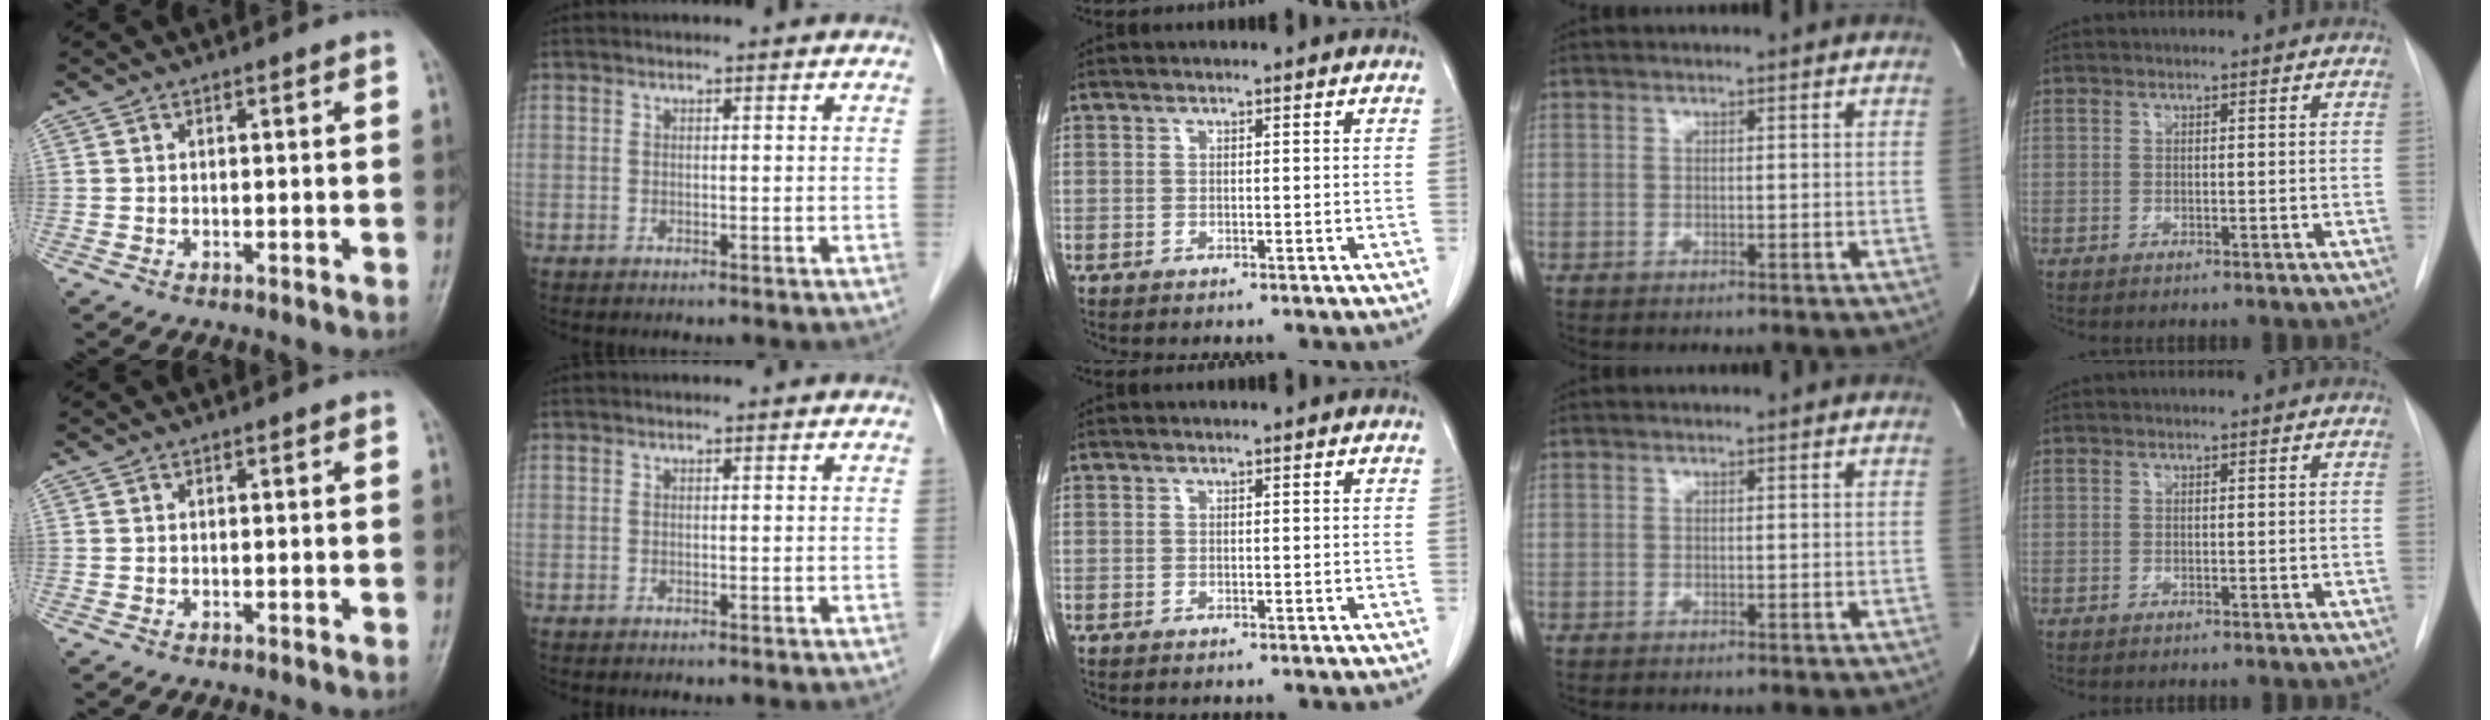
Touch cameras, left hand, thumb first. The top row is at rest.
{}